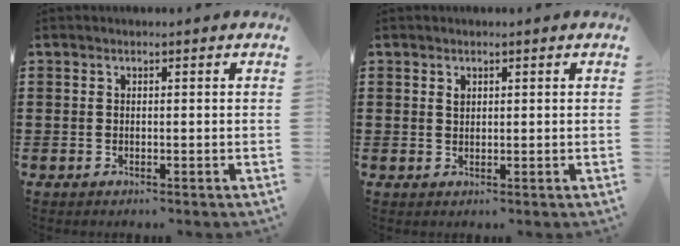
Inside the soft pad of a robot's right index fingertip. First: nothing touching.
{"total": 0.7, "force": [0.4, 0.5, 0.4], "torque": [-0.008, 0.002, 0.007]}